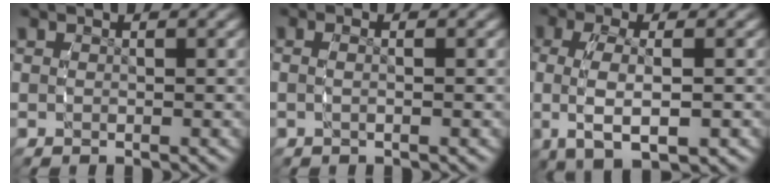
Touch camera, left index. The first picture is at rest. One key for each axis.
{"total": 1.2, "fx": -0.4, "fy": -0.1, "fz": 1.2, "tx": -0.028, "ty": -0.003, "tz": -0.006}
{"total": 5.9, "fx": -0.8, "fy": 2.6, "fz": 5.2, "tx": -0.113, "ty": -0.011, "tz": 0.002}